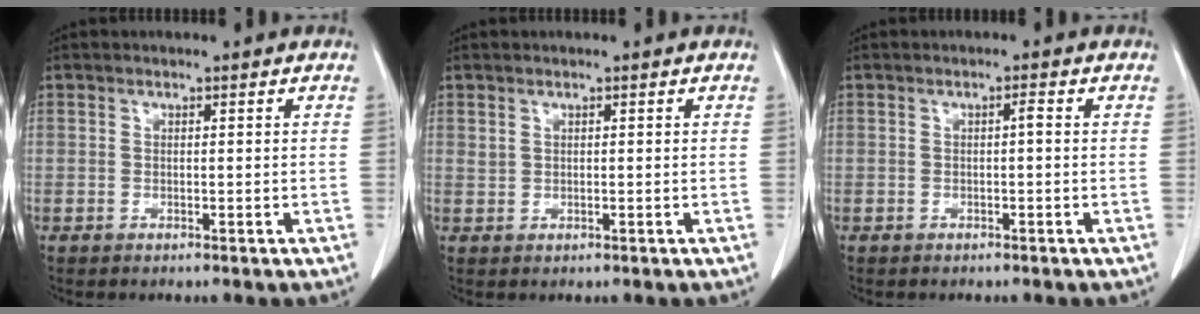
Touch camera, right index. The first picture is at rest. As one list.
[{"total": 0.6, "force": [0.5, 0.3, 0.2], "torque": [0.001, 0.000, 0.010]}, {"total": 0.8, "force": [0.0, 0.1, 0.8], "torque": [-0.012, 0.002, -0.001]}]